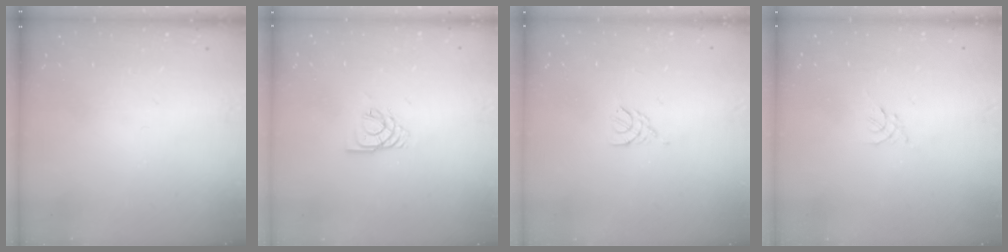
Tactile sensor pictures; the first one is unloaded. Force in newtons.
{"total": 3.7, "press": 3.7, "slide": 0.3}
{"total": 3.4, "press": 3.3, "slide": 0.5}
{"total": 0.0}